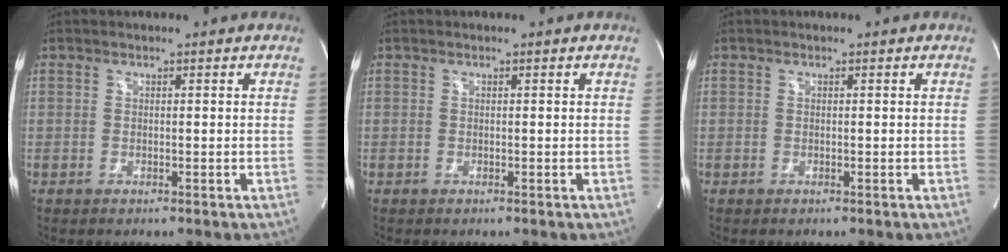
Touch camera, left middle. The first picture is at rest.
{"total": 0.0}
{"total": 0.0}